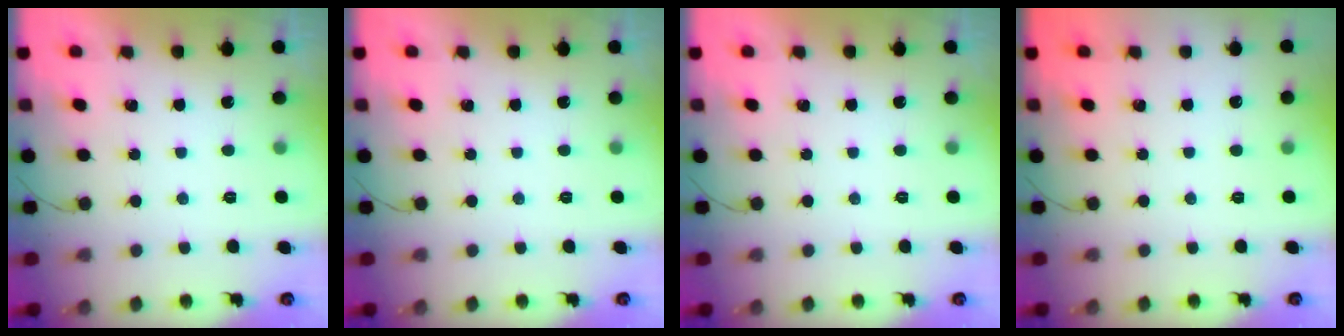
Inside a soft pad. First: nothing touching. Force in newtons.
{"total": 0.0}
{"total": 0.0}
{"total": 0.0}